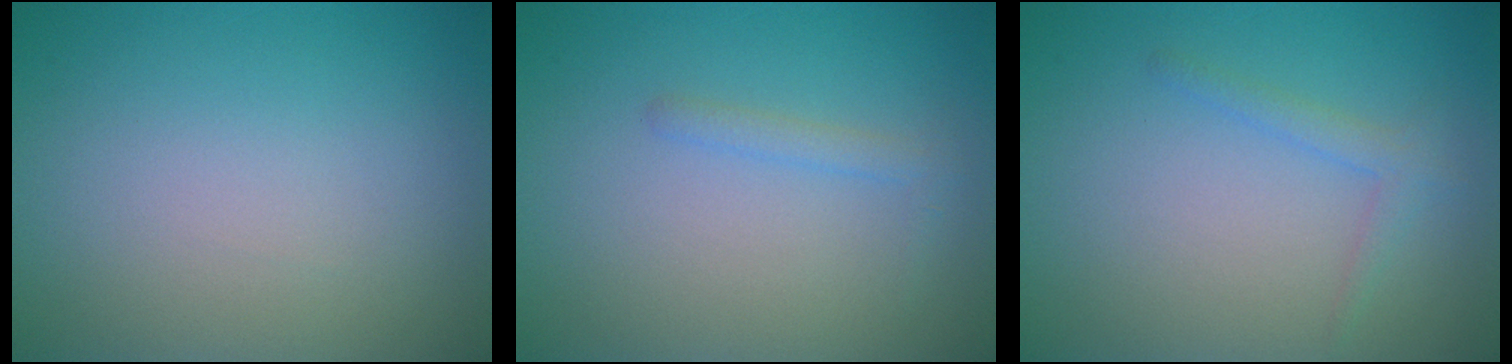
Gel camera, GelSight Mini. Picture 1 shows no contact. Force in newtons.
{"total": 1.1, "press": 1.1, "slide": 0.0}
{"total": 1.4, "press": 1.4, "slide": 0.1}